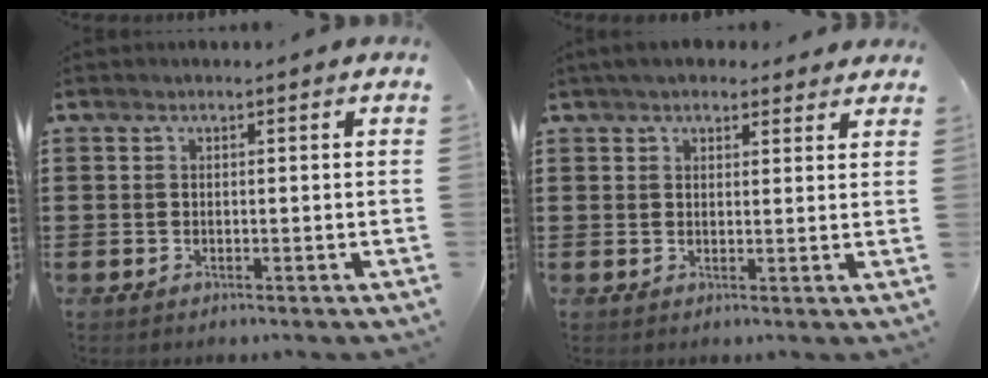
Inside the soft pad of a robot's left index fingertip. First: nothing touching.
{"total": 3.4, "force": [3.0, 1.2, 1.1], "torque": [-0.030, 0.000, 0.056]}